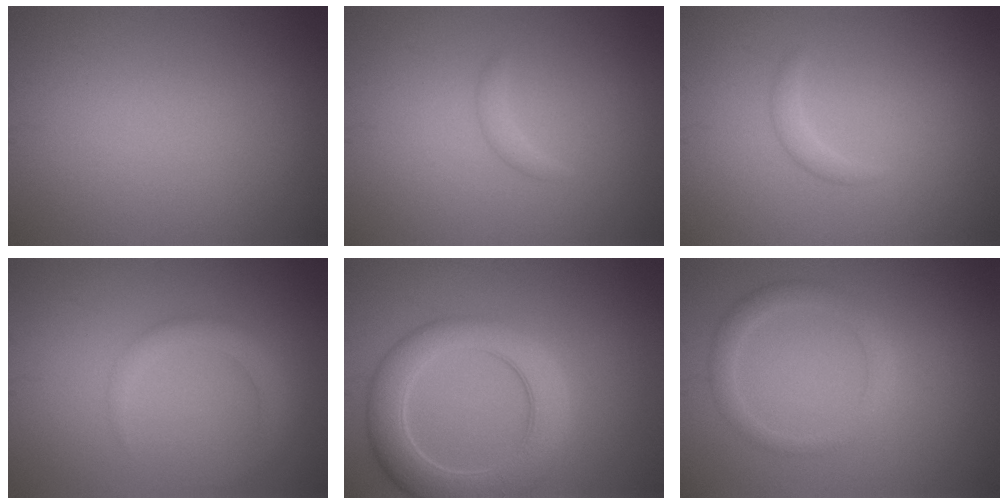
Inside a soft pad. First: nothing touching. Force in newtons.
{"total": 0.9, "press": 0.9, "slide": 0.0}
{"total": 0.9, "press": 0.9, "slide": 0.0}
{"total": 2.2, "press": 2.2, "slide": 0.1}
{"total": 6.5, "press": 6.5, "slide": 0.7}
{"total": 2.3, "press": 2.3, "slide": 0.2}